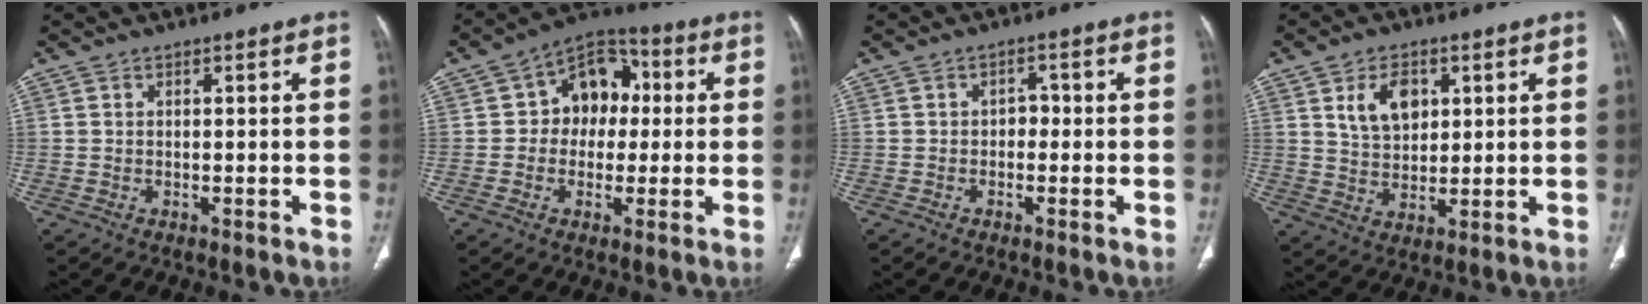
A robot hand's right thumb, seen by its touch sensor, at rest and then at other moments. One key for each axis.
{"total": 11.2, "fx": 1.2, "fy": 8.5, "fz": 7.2, "tx": -0.058, "ty": 0.027, "tz": 0.005}
{"total": 2.1, "fx": -0.4, "fy": 1.6, "fz": 1.3, "tx": -0.003, "ty": 0.008, "tz": -0.014}
{"total": 8.0, "fx": 3.0, "fy": 5.3, "fz": 5.2, "tx": -0.068, "ty": -0.016, "tz": 0.059}